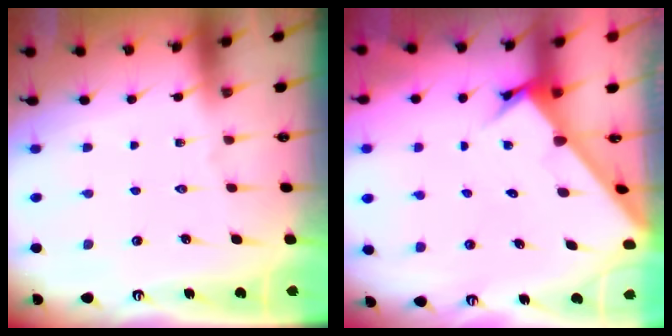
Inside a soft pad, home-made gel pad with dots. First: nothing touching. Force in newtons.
{"total": 2.9, "press": 2.9, "slide": 0.2}